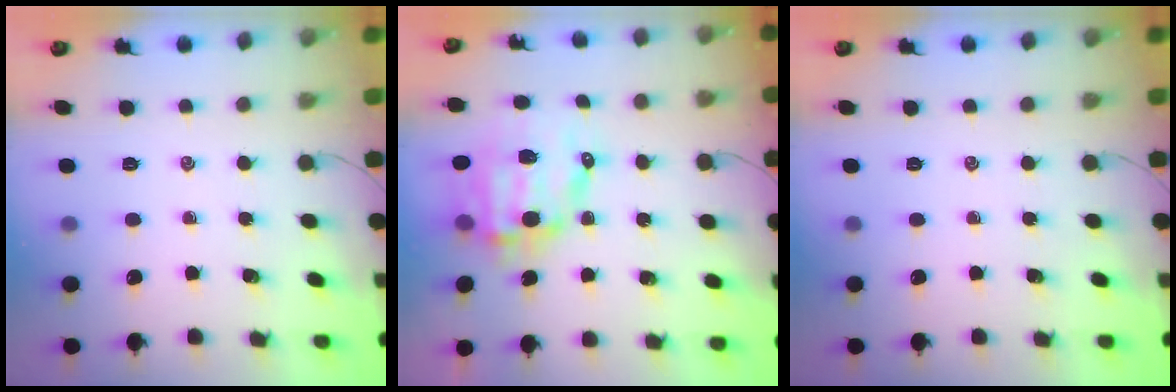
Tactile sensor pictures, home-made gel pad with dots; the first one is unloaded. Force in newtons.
{"total": 12.1, "press": 11.8, "slide": 2.5}
{"total": 0.0}